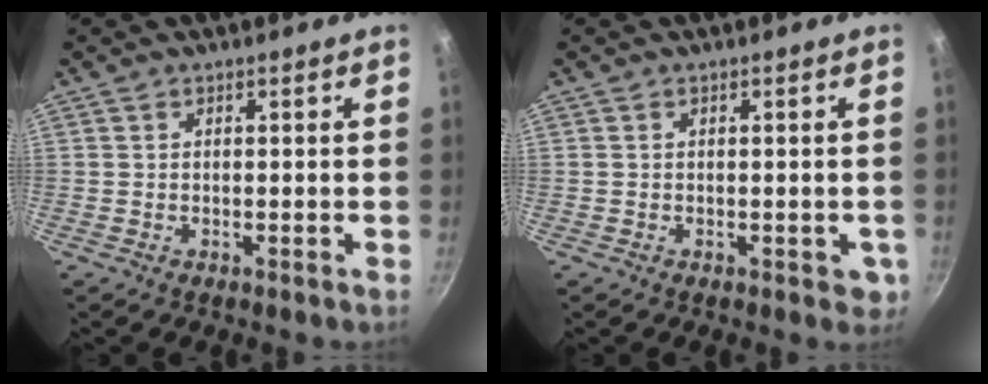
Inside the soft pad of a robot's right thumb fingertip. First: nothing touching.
{"total": 2.8, "force": [-0.5, 1.8, 2.0], "torque": [-0.012, 0.001, -0.004]}